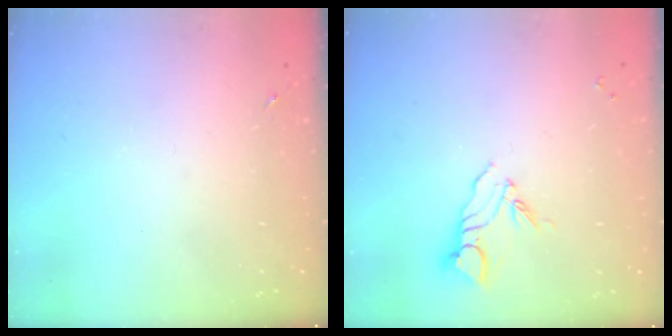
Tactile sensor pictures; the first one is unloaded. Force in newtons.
{"total": 6.9, "press": 6.9, "slide": 0.7}